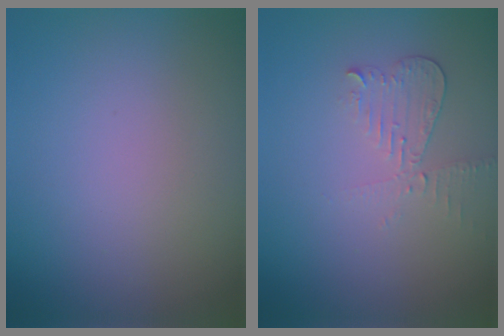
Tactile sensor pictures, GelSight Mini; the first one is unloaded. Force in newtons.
{"total": 2.2, "press": 2.2, "slide": 0.2}